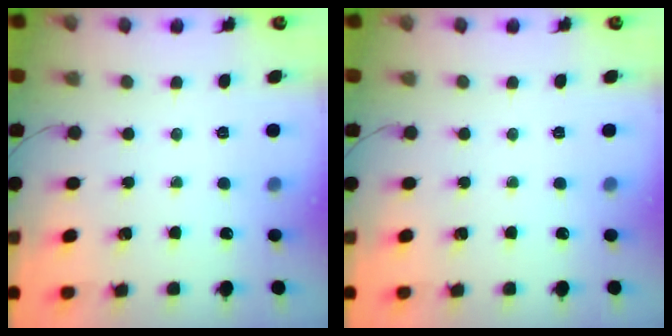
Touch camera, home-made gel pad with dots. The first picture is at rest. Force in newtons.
{"total": 0.0}